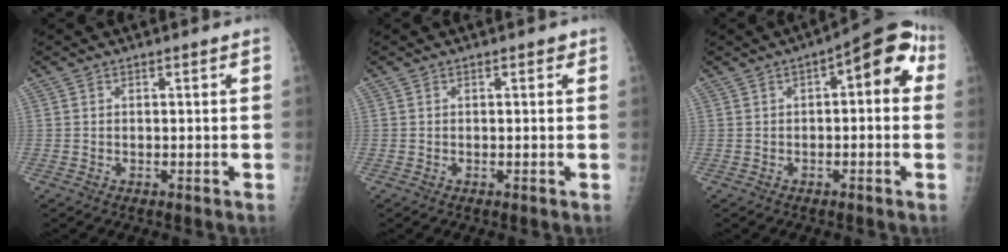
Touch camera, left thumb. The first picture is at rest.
{"total": 1.1, "force": [0.5, 0.5, 0.8], "torque": [-0.007, 0.001, 0.004]}
{"total": 10.5, "force": [2.3, 4.5, 9.2], "torque": [-0.091, 0.030, 0.017]}